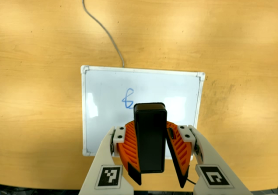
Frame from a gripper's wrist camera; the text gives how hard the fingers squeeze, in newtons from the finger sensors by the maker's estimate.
{"total": 7.6, "left": 8.1, "right": 7.2}